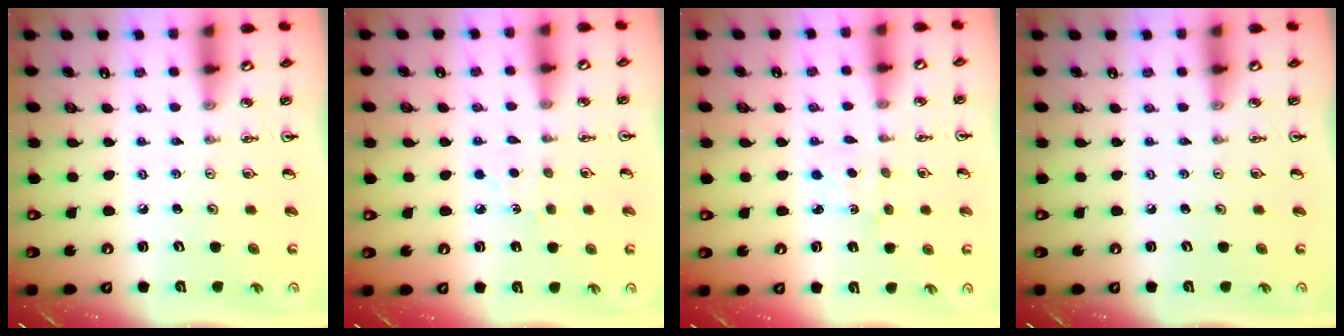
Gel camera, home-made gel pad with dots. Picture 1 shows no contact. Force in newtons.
{"total": 4.0, "press": 3.9, "slide": 0.5}
{"total": 2.7, "press": 2.7, "slide": 0.4}
{"total": 0.0}